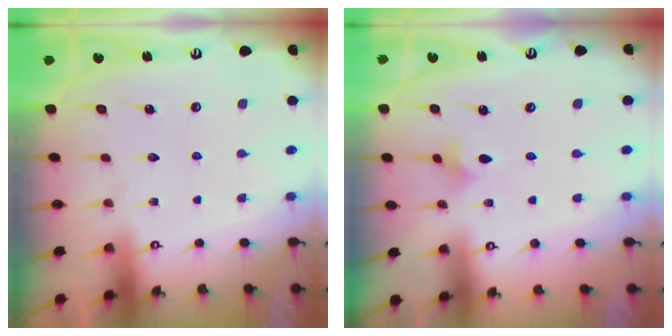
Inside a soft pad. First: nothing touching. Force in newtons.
{"total": 1.8, "press": 1.7, "slide": 0.5}